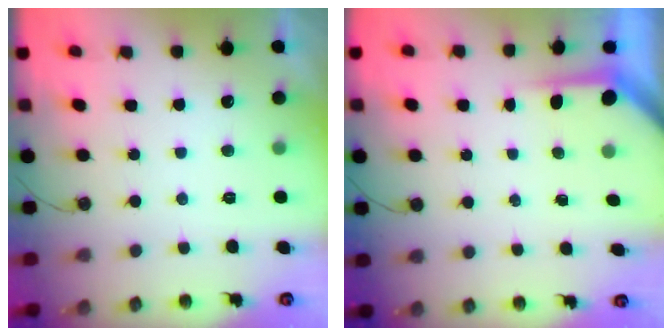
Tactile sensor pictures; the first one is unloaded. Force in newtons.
{"total": 3.6, "press": 3.6, "slide": 0.4}